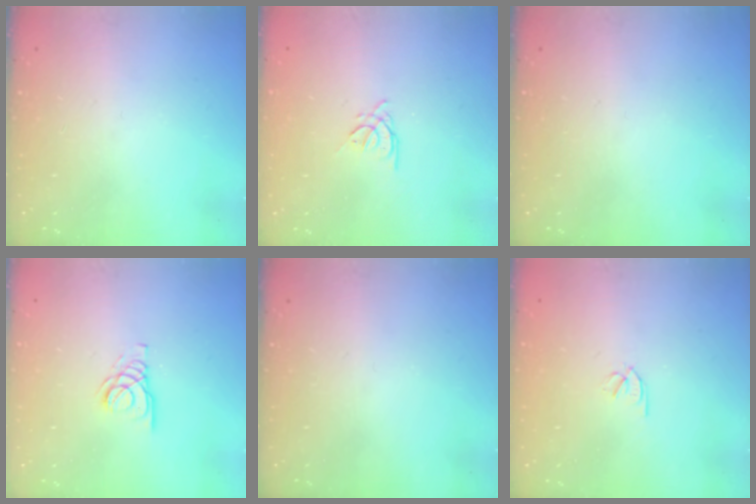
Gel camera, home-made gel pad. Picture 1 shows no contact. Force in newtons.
{"total": 1.9, "press": 1.8, "slide": 0.5}
{"total": 0.0}
{"total": 2.8, "press": 2.8, "slide": 0.3}
{"total": 0.0}
{"total": 1.8, "press": 1.7, "slide": 0.5}